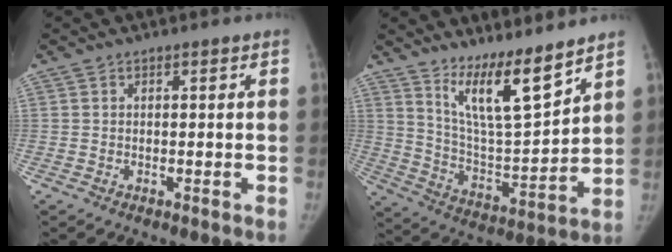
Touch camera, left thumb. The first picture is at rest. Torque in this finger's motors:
{"motor_torque": [0.38, 0.17, 1.08, -1.36, 0.10]}